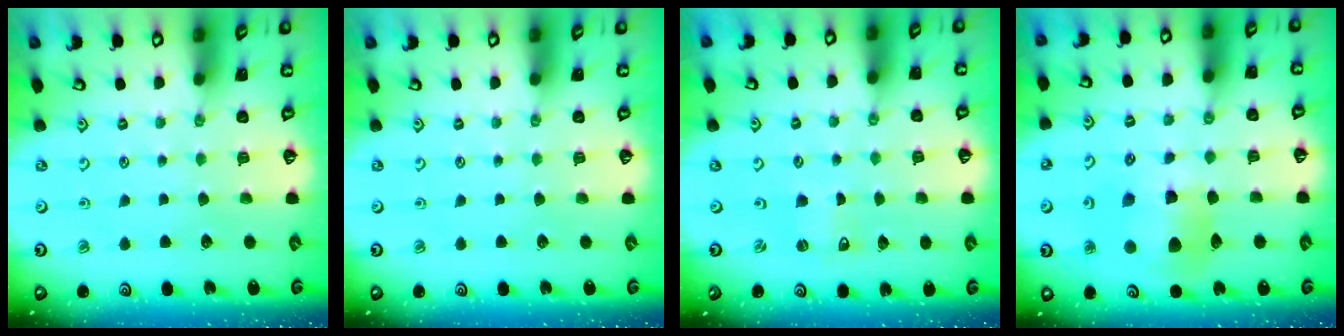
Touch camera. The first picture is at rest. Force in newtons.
{"total": 0.0}
{"total": 0.6, "press": 0.6, "slide": 0.1}
{"total": 12.9, "press": 12.8, "slide": 1.9}